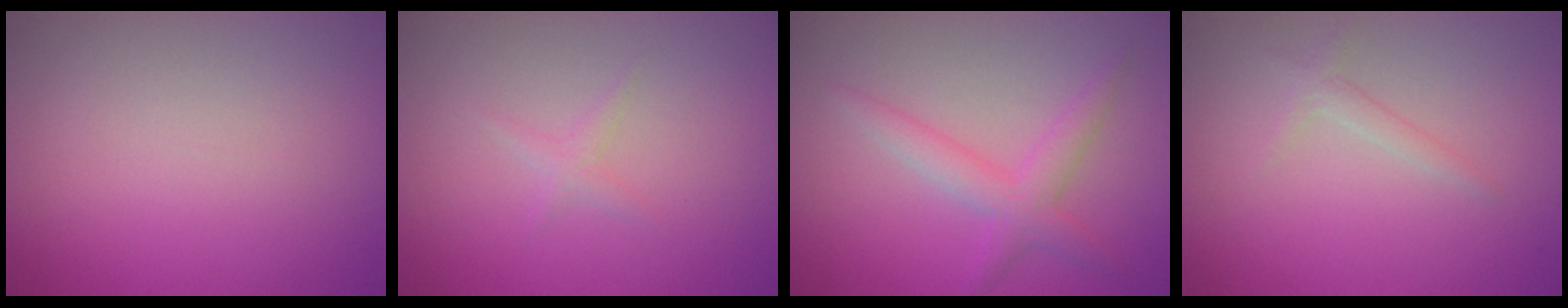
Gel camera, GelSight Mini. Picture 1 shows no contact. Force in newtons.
{"total": 0.9, "press": 0.9, "slide": 0.0}
{"total": 2.8, "press": 2.8, "slide": 0.1}
{"total": 1.1, "press": 1.1, "slide": 0.1}